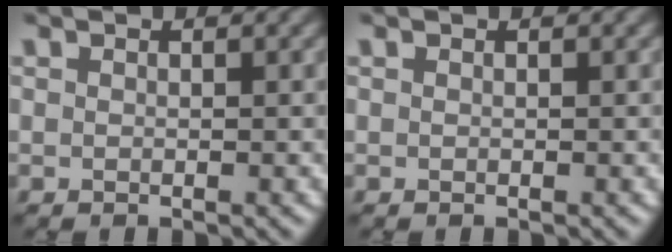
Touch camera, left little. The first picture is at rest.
{"total": 0.0}